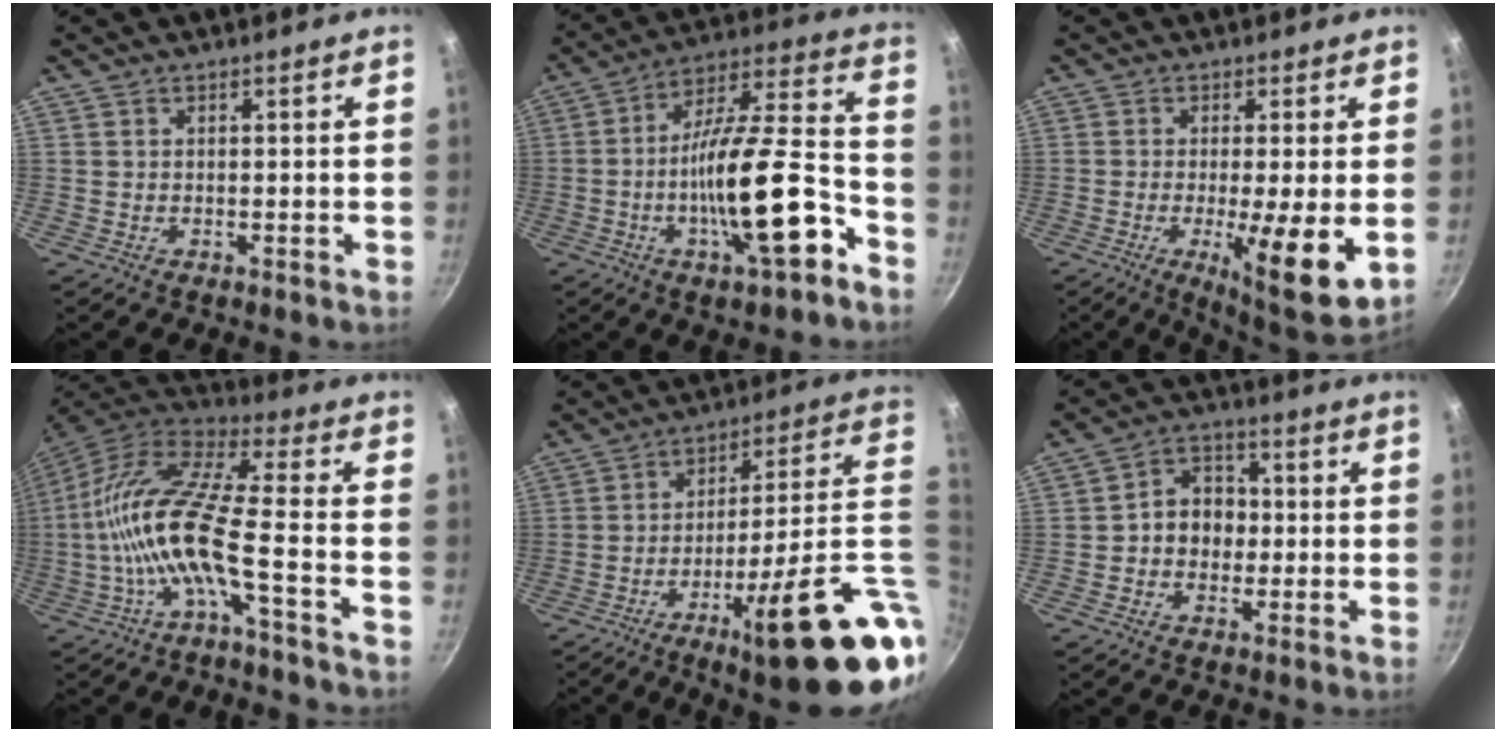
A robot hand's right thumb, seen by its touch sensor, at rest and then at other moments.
{"total": 19.6, "force": [-7.9, 5.8, 17.0], "torque": [-0.248, 0.056, -0.133]}
{"total": 12.2, "force": [-2.1, 2.0, 11.9], "torque": [-0.179, -0.015, -0.026]}
{"total": 15.8, "force": [-4.5, 3.4, 14.8], "torque": [-0.297, 0.044, -0.098]}
{"total": 26.2, "force": [-8.4, 4.8, 24.3], "torque": [-0.296, 0.030, -0.124]}
{"total": 7.9, "force": [-0.5, 6.6, 4.4], "torque": [-0.029, 0.020, -0.019]}